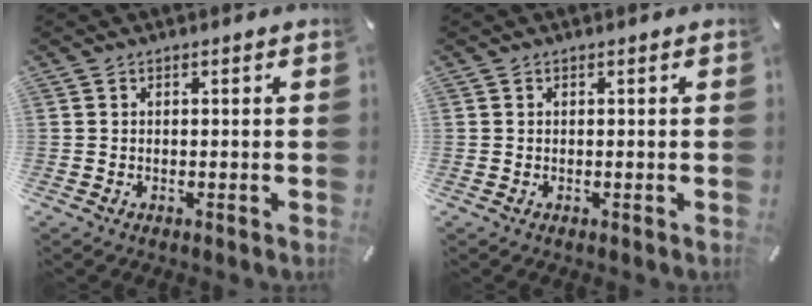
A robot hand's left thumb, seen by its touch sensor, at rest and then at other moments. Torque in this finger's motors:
{"motor_torque": [0.02, 0.27, -0.02, 0.06, 0.04]}